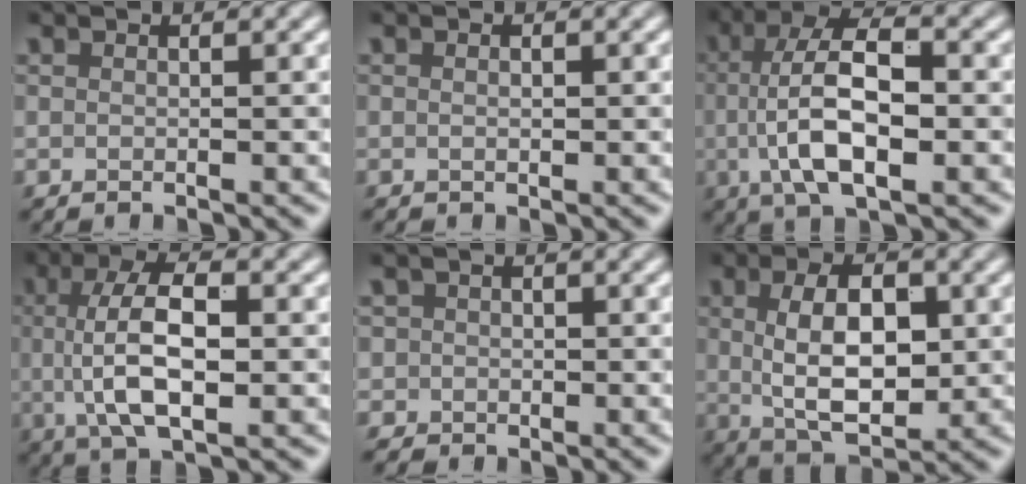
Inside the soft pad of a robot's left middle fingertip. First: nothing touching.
{"total": 0.5, "force": [0.1, 0.4, 0.4], "torque": [-0.004, -0.001, 0.001]}
{"total": 8.3, "force": [-0.7, 3.2, 7.6], "torque": [-0.145, 0.009, -0.018]}
{"total": 7.7, "force": [0.1, 3.0, 7.1], "torque": [-0.136, 0.004, -0.003]}
{"total": 2.1, "force": [-0.2, 2.1, 0.1], "torque": [0.017, 0.007, -0.016]}
{"total": 7.4, "force": [0.6, 3.8, 6.3], "torque": [-0.112, 0.001, 0.011]}